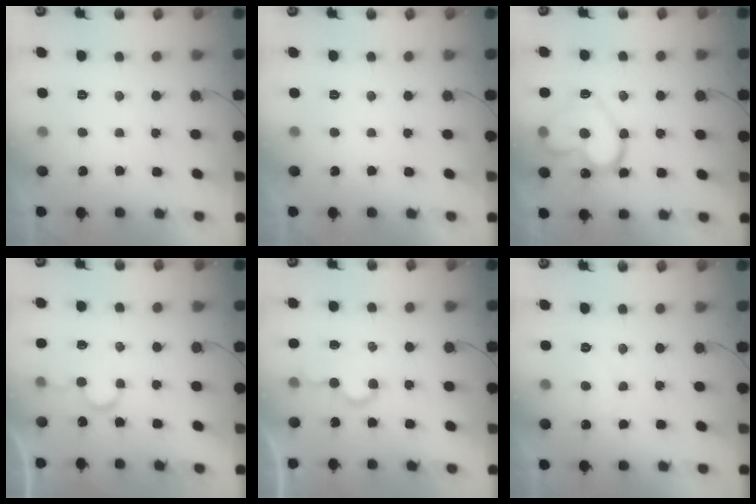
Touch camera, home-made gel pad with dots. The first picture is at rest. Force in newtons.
{"total": 0.0}
{"total": 17.4, "press": 17.3, "slide": 1.9}
{"total": 6.2, "press": 6.2, "slide": 0.5}
{"total": 5.1, "press": 5.0, "slide": 0.5}
{"total": 6.4, "press": 6.3, "slide": 0.6}